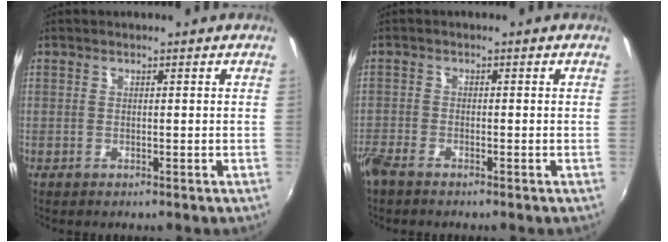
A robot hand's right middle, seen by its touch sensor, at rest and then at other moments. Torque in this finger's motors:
{"motor_torque": [1.11, -1.03, 0.48, 0.21]}